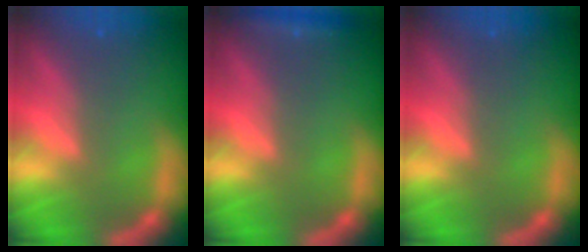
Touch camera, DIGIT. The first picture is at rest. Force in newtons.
{"total": 1.4}
{"total": 0.0}